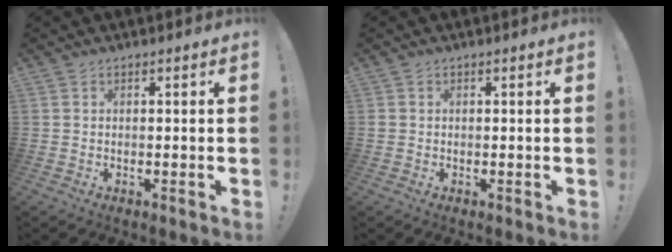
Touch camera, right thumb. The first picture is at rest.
{"total": 0.6, "force": [0.0, 0.6, 0.1], "torque": [-0.007, 0.004, 0.001]}